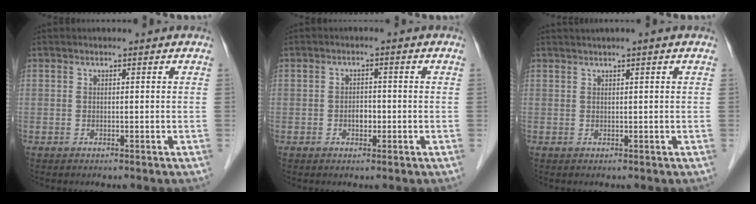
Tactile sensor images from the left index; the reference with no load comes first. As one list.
[{"total": 2.2, "force": [-0.7, 1.3, 1.6], "torque": [-0.023, 0.006, -0.010]}, {"total": 1.7, "force": [1.0, -0.4, 1.3], "torque": [-0.026, 0.008, 0.022]}]